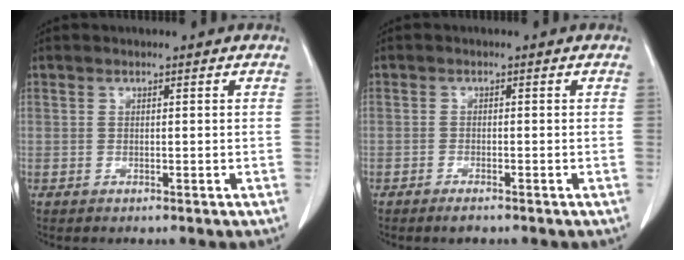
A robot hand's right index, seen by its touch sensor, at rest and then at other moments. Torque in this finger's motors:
{"motor_torque": [0.21, -0.13, 0.02, 0.02]}